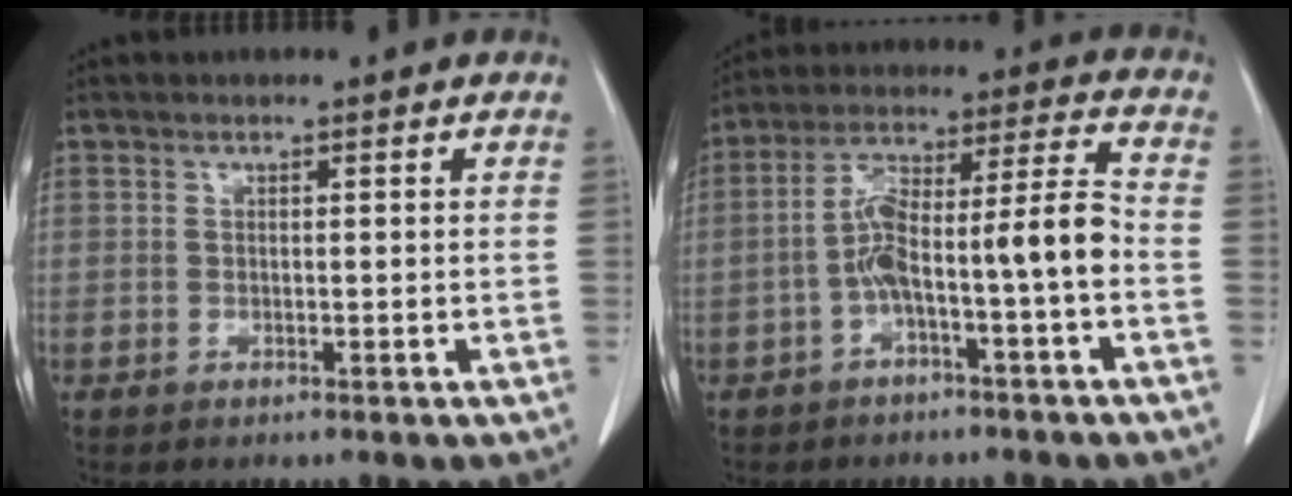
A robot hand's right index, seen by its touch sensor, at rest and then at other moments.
{"total": 10.6, "force": [-3.2, 0.5, 10.0], "torque": [-0.178, 0.042, -0.055]}